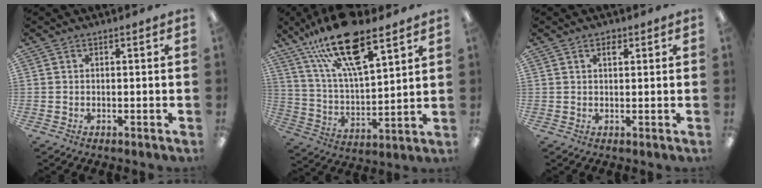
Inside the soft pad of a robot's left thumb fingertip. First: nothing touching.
{"total": 20.8, "force": [13.8, 7.1, 13.8], "torque": [-0.255, -0.071, 0.237]}
{"total": 2.0, "force": [1.2, 1.1, 1.2], "torque": [-0.010, -0.004, 0.018]}